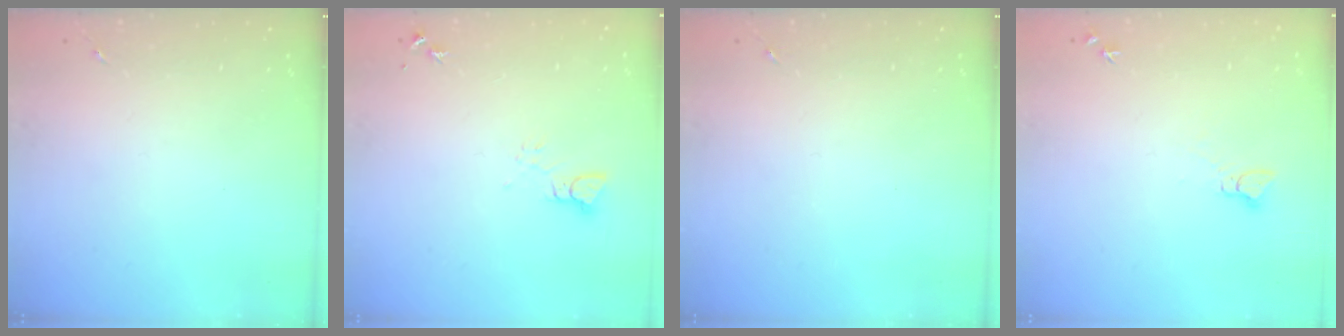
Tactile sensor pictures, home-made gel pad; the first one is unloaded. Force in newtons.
{"total": 3.2, "press": 3.2, "slide": 0.1}
{"total": 0.0}
{"total": 3.8, "press": 3.8, "slide": 0.4}